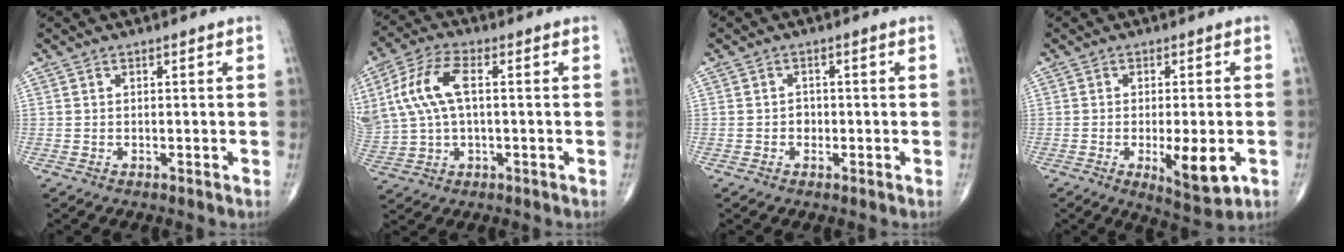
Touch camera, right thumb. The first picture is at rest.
{"total": 12.0, "force": [2.4, 6.0, 10.2], "torque": [-0.232, 0.020, 0.051]}
{"total": 1.5, "force": [-0.3, 1.3, 0.7], "torque": [-0.002, 0.006, -0.006]}
{"total": 8.6, "force": [-2.3, 2.7, 7.9], "torque": [-0.110, -0.013, -0.028]}